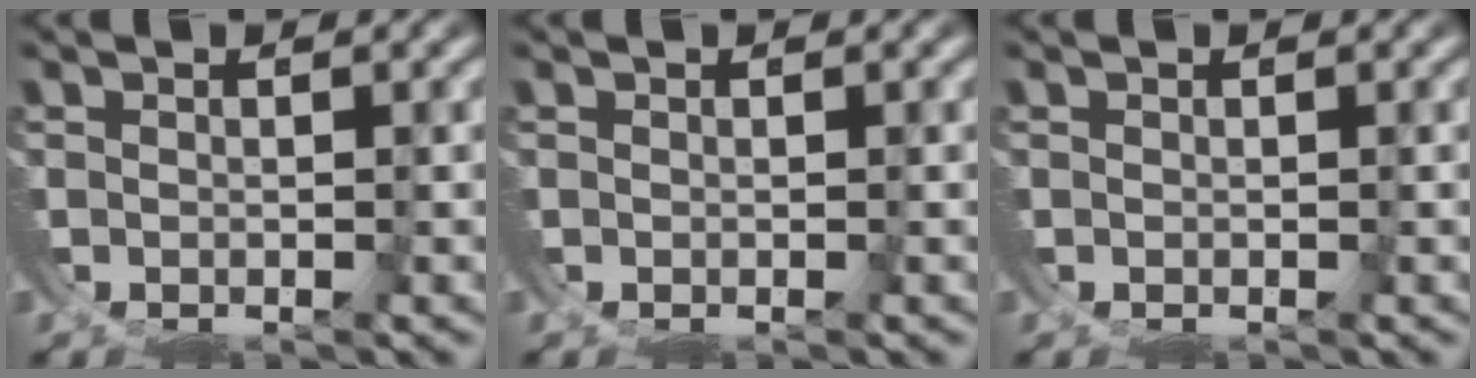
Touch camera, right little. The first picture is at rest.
{"total": 0.0}
{"total": 0.0}